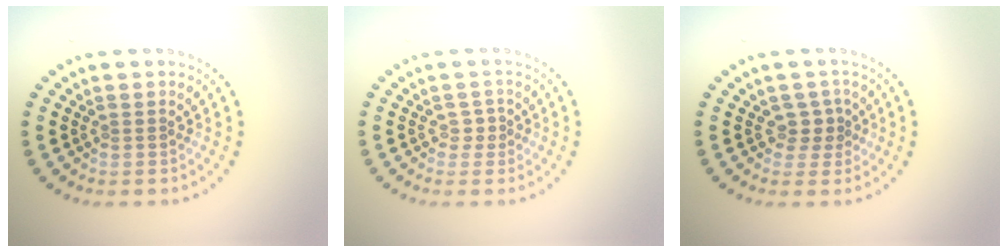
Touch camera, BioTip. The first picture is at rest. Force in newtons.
{"total": 0.9, "press": 0.8, "slide": 0.5}
{"total": 1.7, "press": 1.4, "slide": 1.0}